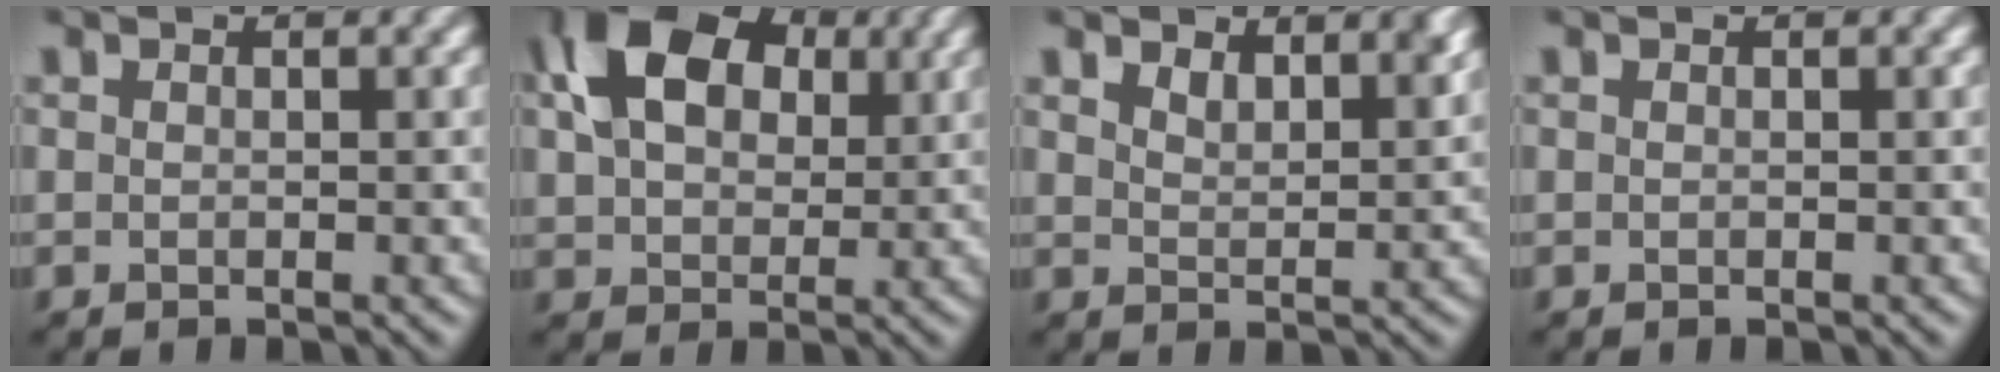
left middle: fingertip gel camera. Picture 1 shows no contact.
{"total": 12.5, "force": [4.6, 8.3, 8.1], "torque": [-0.169, 0.035, 0.078]}
{"total": 3.6, "force": [2.8, 1.4, 1.8], "torque": [-0.031, -0.001, 0.044]}
{"total": 0.0}